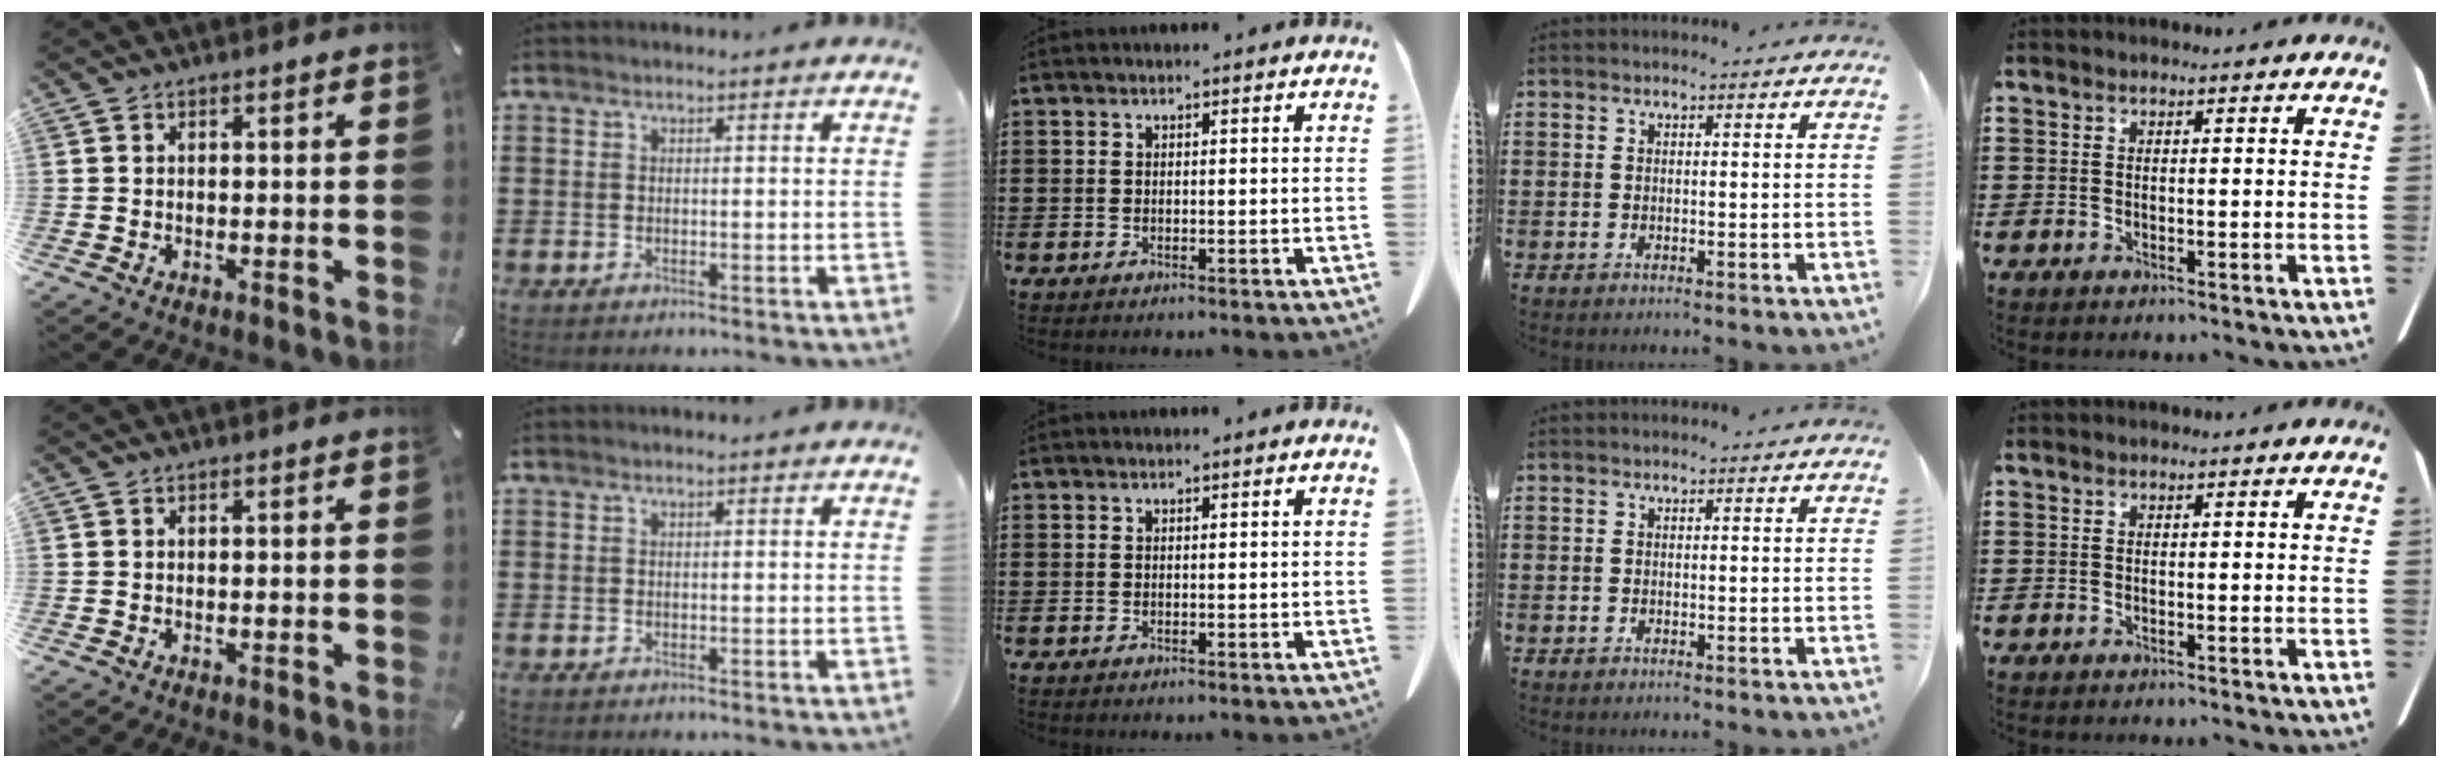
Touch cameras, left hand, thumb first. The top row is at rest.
{}